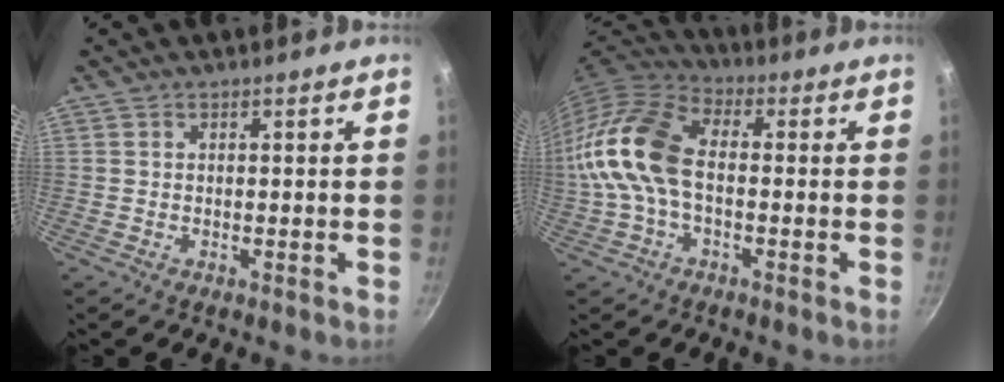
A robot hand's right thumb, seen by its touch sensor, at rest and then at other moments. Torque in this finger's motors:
{"motor_torque": [0.07, 2.56, 1.14, -1.01, 0.64]}